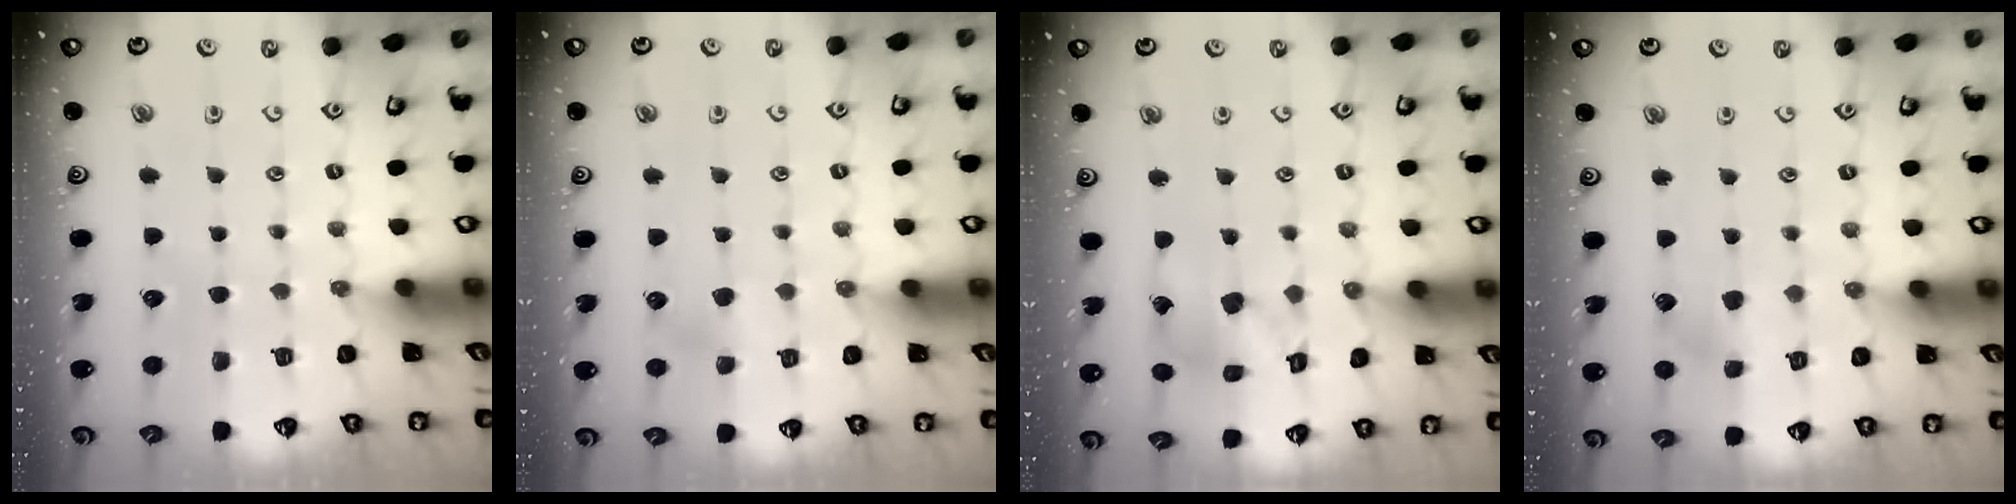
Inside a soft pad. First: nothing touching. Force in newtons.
{"total": 3.6, "press": 3.6, "slide": 0.5}
{"total": 11.9, "press": 11.8, "slide": 1.6}
{"total": 7.6, "press": 7.5, "slide": 0.5}